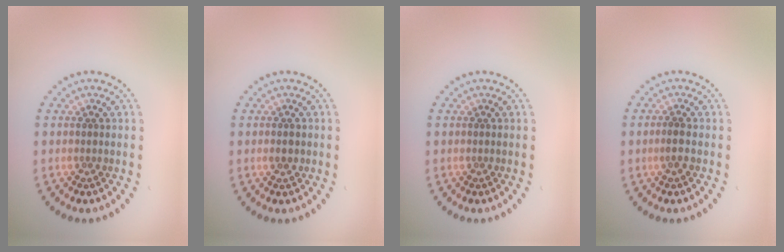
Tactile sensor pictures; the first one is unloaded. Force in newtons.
{"total": 1.4, "press": 1.4, "slide": 0.1}
{"total": 0.0}
{"total": 1.2, "press": 1.1, "slide": 0.4}